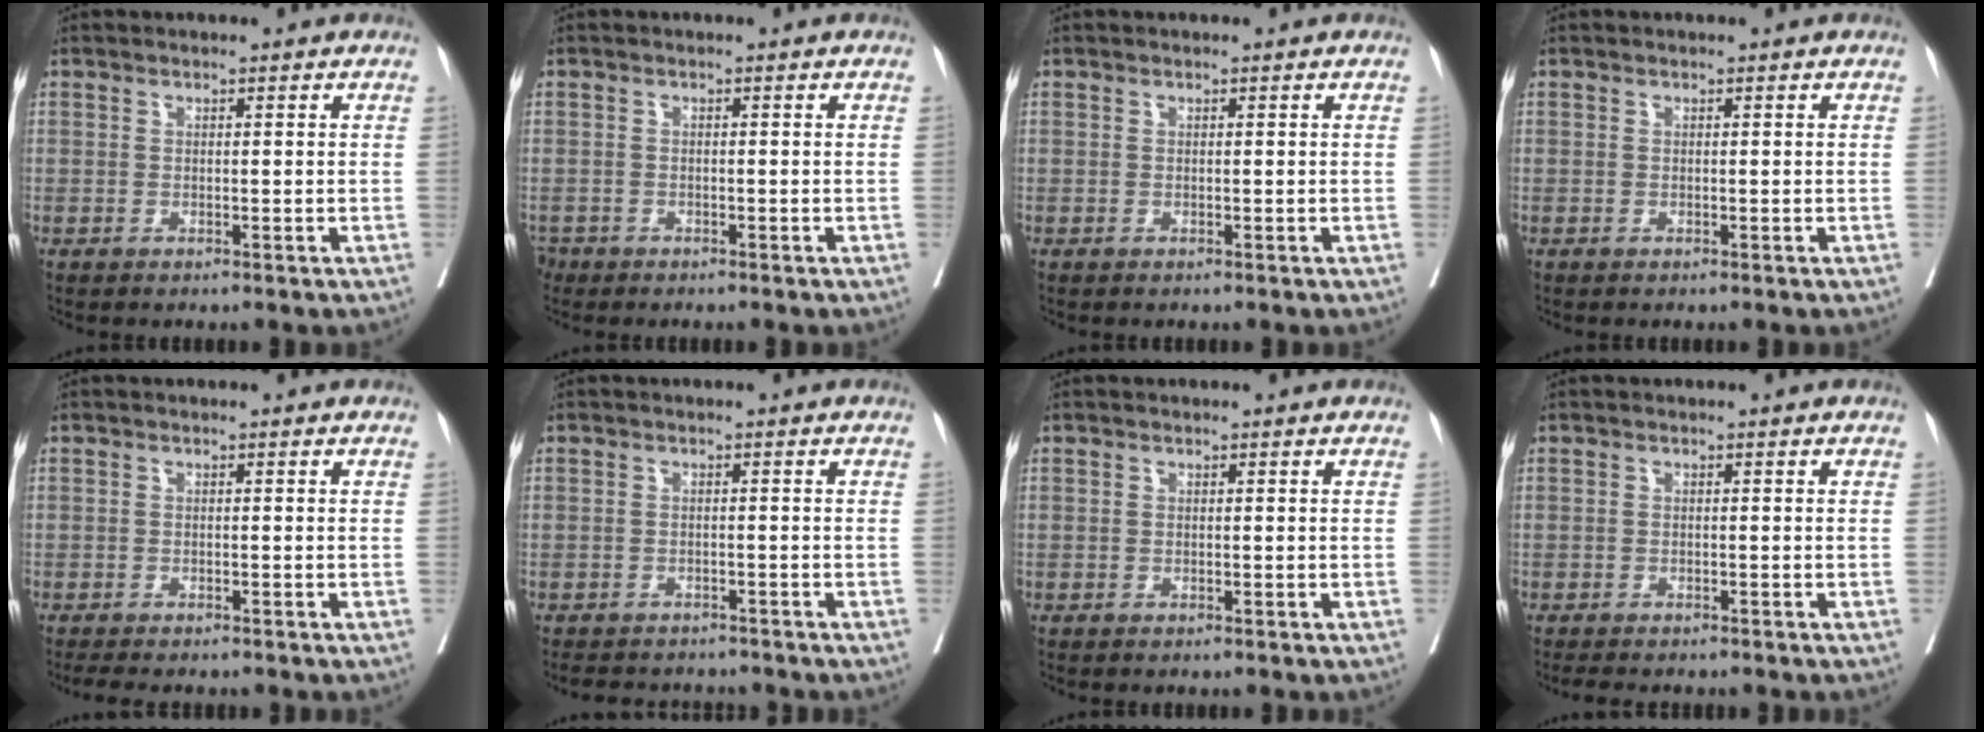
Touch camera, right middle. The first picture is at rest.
{"total": 1.9, "force": [-1.6, 1.1, 0.1], "torque": [-0.006, -0.001, -0.029]}
{"total": 0.0}
{"total": 0.0}
{"total": 4.6, "force": [-3.9, 1.2, 2.1], "torque": [-0.027, -0.009, -0.057]}
{"total": 6.9, "force": [-6.4, 2.1, 1.4], "torque": [-0.016, -0.002, -0.081]}
{"total": 0.0}
{"total": 3.8, "force": [-3.3, 1.2, 1.6], "torque": [-0.023, -0.008, -0.045]}